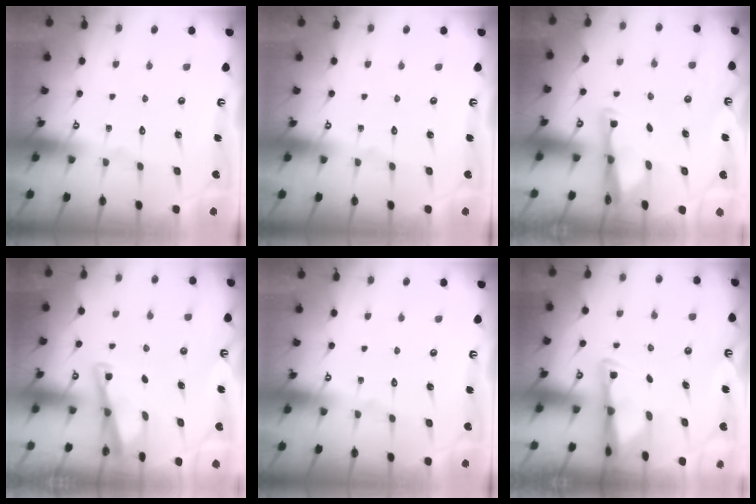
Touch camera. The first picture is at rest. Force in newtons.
{"total": 0.0}
{"total": 2.6, "press": 2.6, "slide": 0.4}
{"total": 2.9, "press": 2.9, "slide": 0.4}
{"total": 0.0}
{"total": 2.8, "press": 2.8, "slide": 0.6}